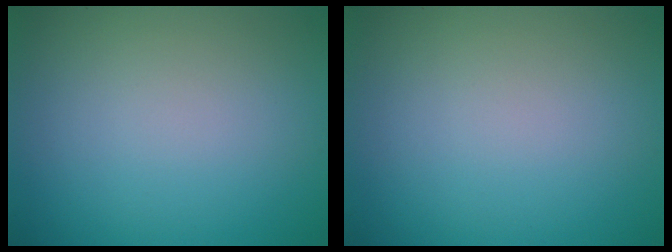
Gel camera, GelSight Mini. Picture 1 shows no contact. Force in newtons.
{"total": 0.0}